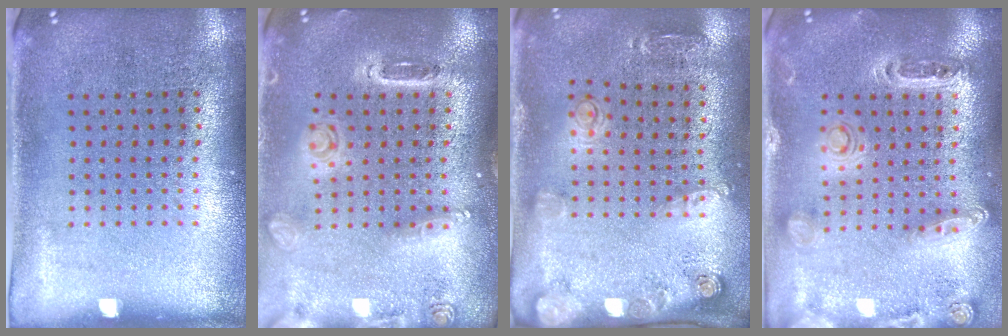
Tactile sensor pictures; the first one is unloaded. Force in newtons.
{"total": 1.5, "press": 1.5, "slide": 0.2}
{"total": 1.7, "press": 1.4, "slide": 1.0}
{"total": 1.3, "press": 1.3, "slide": 0.2}